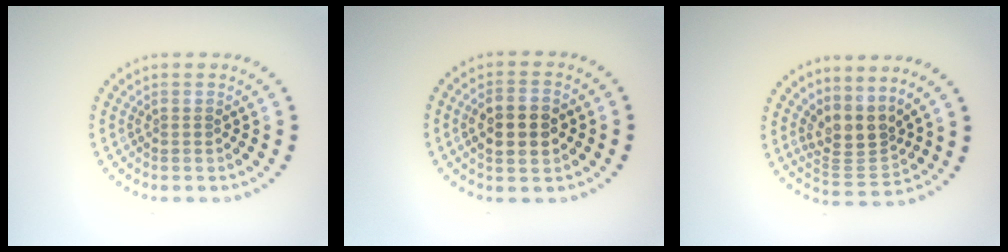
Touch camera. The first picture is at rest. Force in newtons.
{"total": 3.9, "press": 3.9, "slide": 0.3}
{"total": 3.6, "press": 2.6, "slide": 2.5}